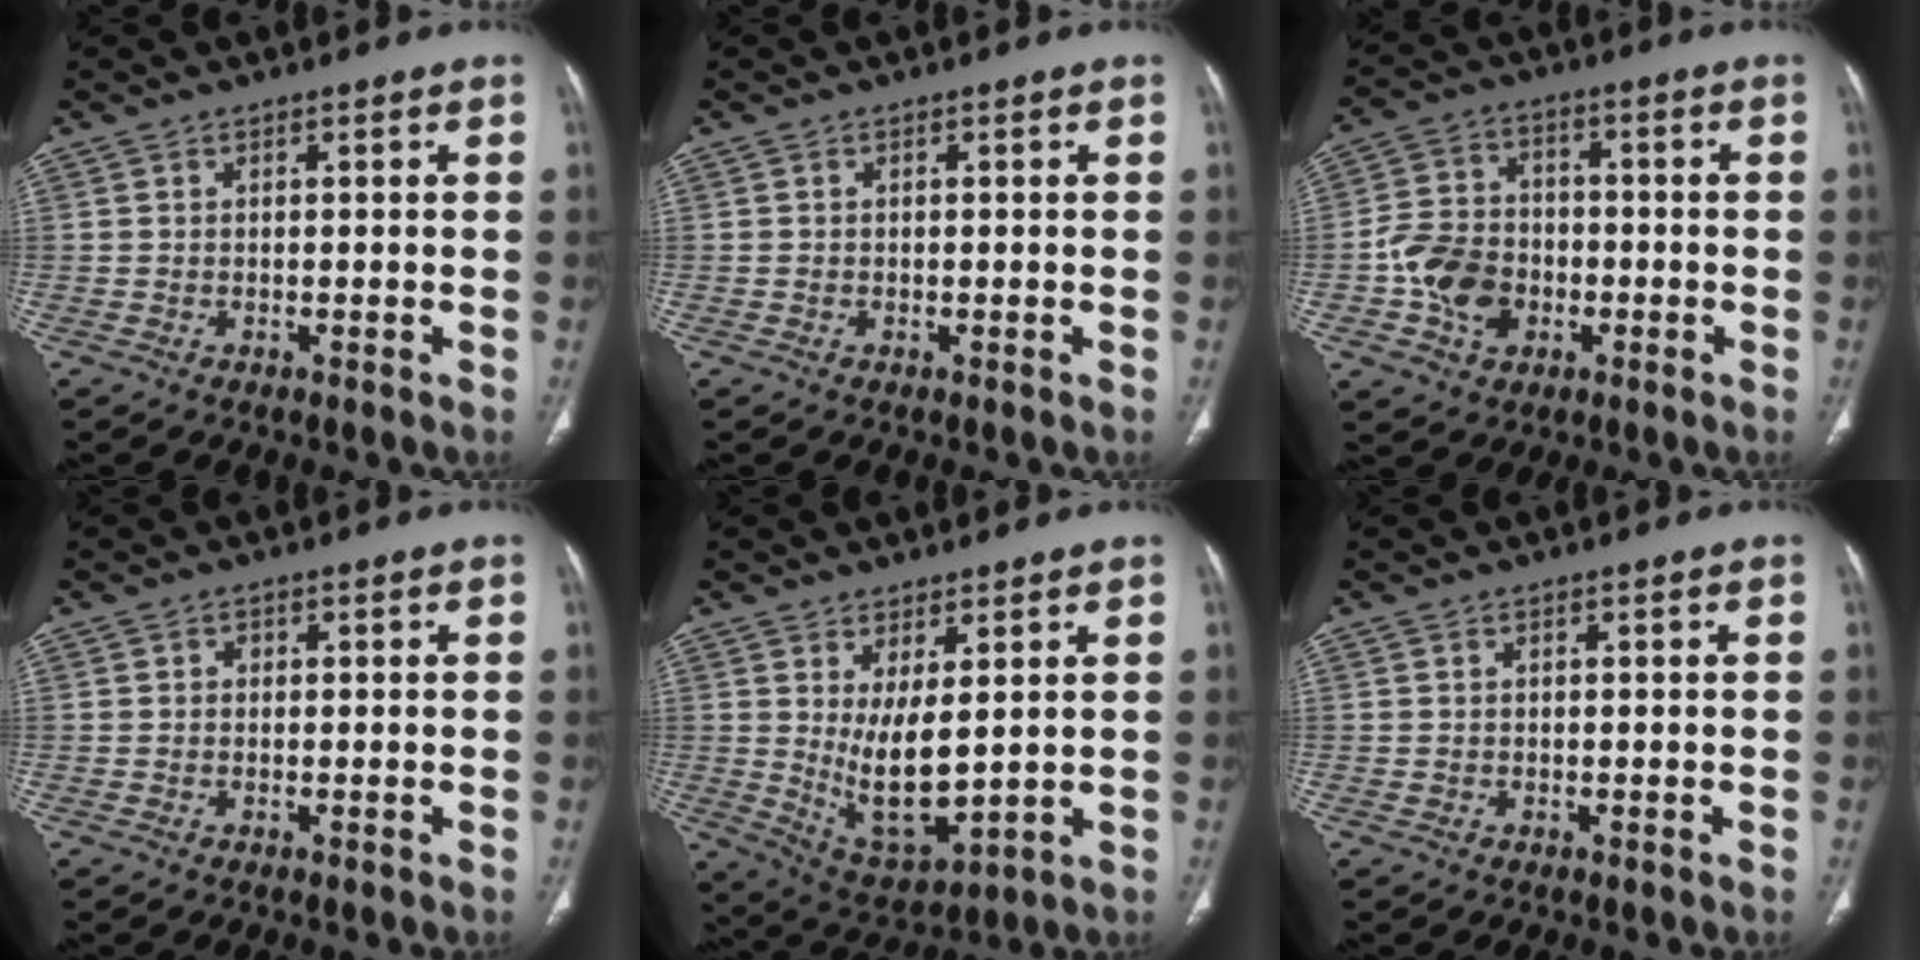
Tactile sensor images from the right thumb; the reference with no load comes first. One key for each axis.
{"total": 0.0}
{"total": 11.1, "fx": -3.1, "fy": 8.7, "fz": 6.1, "tx": -0.086, "ty": 0.020, "tz": -0.060}
{"total": 0.7, "fx": 0.1, "fy": 0.6, "fz": 0.3, "tx": 0.000, "ty": 0.002, "tz": -0.001}
{"total": 10.3, "fx": 1.5, "fy": 4.3, "fz": 9.3, "tx": -0.149, "ty": -0.031, "tz": 0.047}
{"total": 0.0}